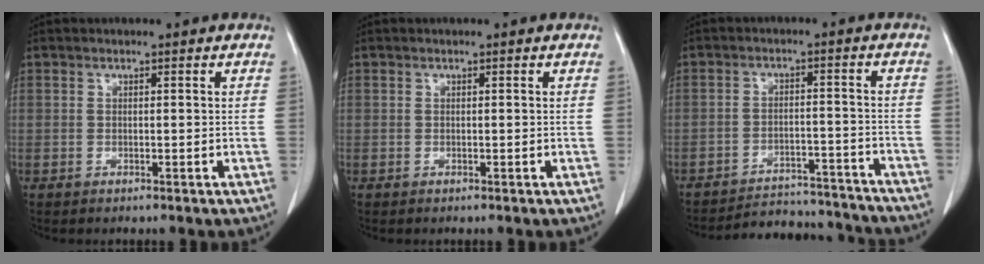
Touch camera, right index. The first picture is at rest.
{"total": 0.0}
{"total": 14.9, "force": [-14.5, 2.7, 2.4], "torque": [-0.034, 0.012, -0.187]}